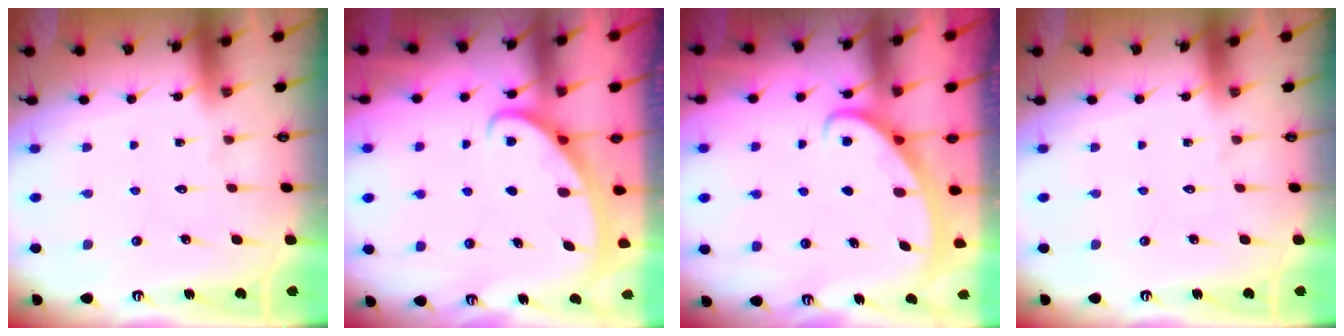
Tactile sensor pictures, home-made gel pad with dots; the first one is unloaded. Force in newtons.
{"total": 3.0, "press": 3.0, "slide": 0.3}
{"total": 2.8, "press": 2.8, "slide": 0.4}
{"total": 0.0}